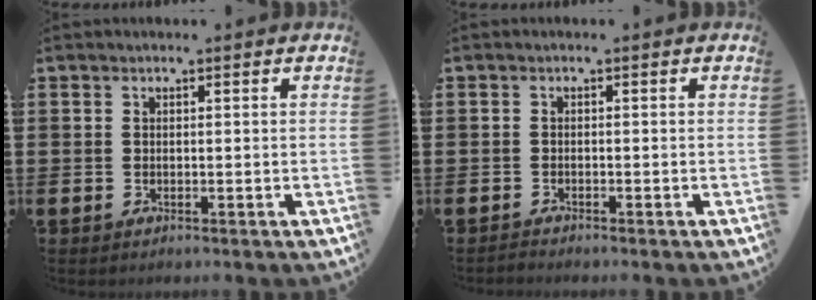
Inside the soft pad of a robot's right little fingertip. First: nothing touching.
{"total": 0.6, "force": [-0.6, 0.0, -0.1], "torque": [-0.001, -0.002, -0.013]}